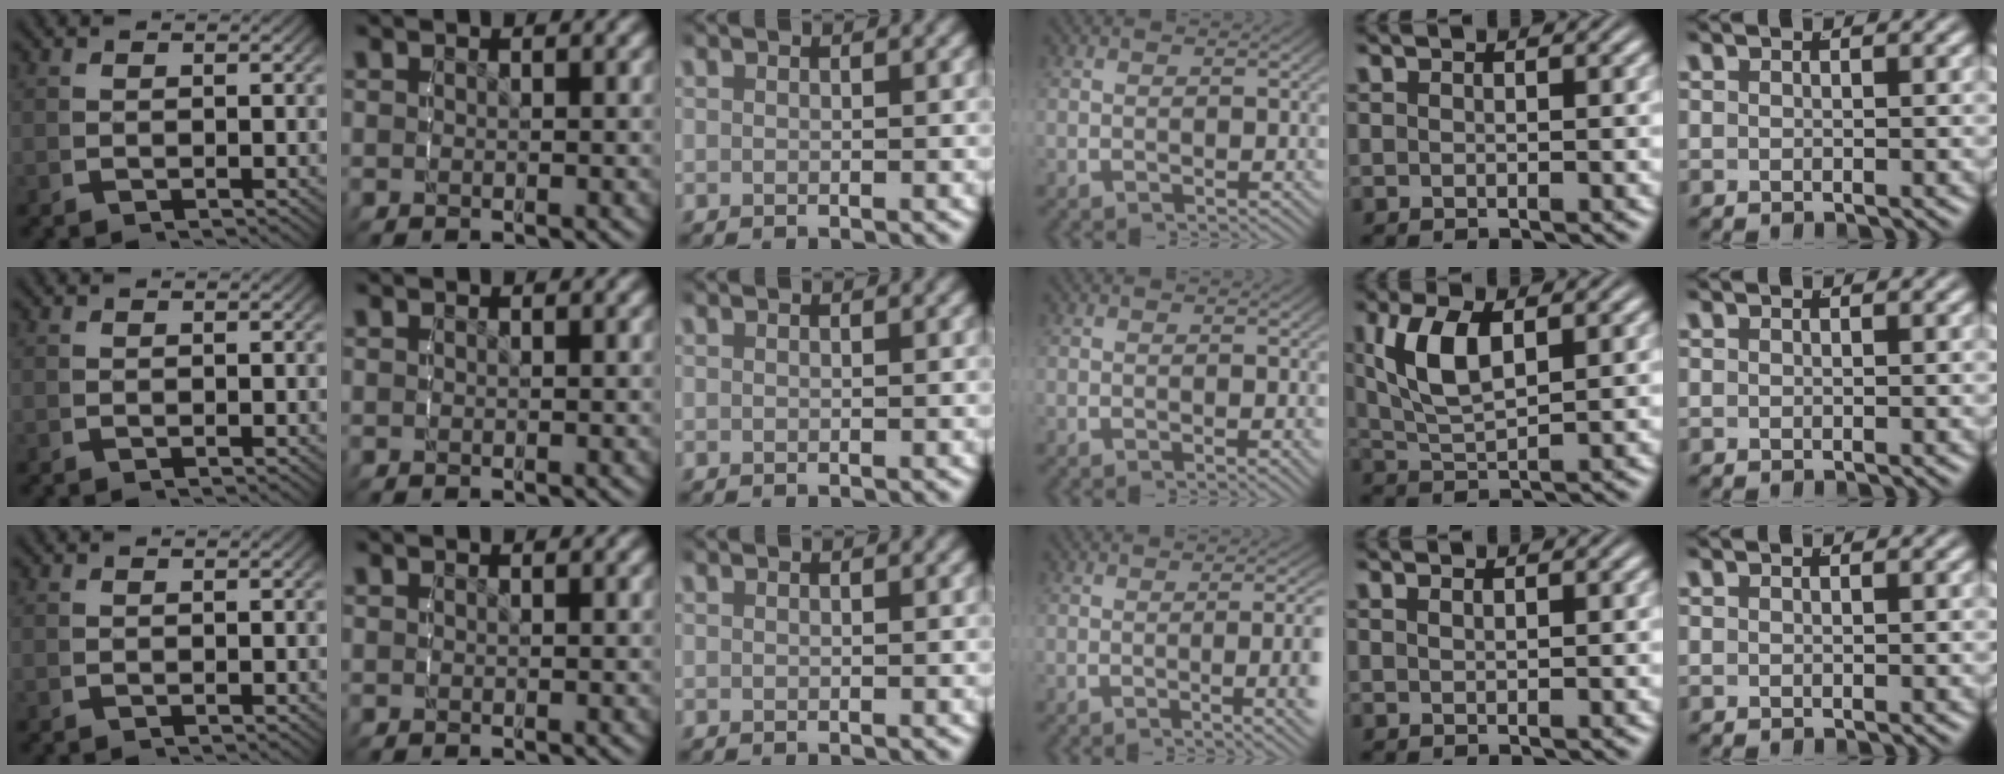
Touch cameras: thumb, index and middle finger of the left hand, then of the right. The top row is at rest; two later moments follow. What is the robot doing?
{"motion": "lift_and_place", "object": "cubes"}